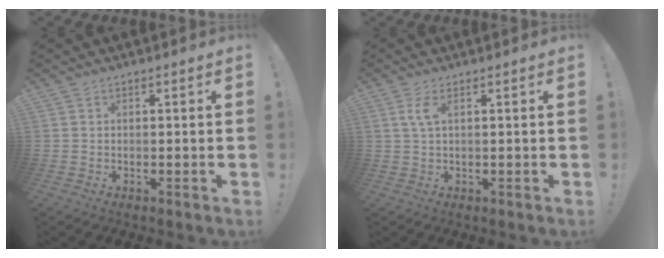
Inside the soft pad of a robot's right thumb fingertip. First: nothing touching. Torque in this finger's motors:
{"motor_torque": [0.65, 0.62, 0.58, -0.18, 0.01]}